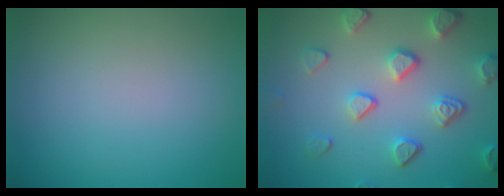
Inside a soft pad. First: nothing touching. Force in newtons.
{"total": 4.1, "press": 3.6, "slide": 2.0}